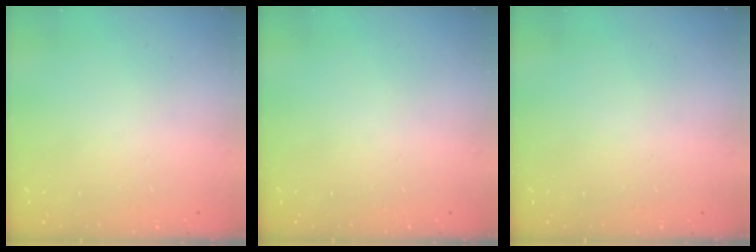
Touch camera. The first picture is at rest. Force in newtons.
{"total": 0.0}
{"total": 0.0}